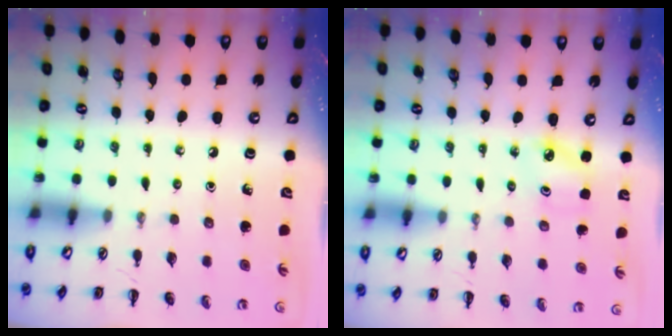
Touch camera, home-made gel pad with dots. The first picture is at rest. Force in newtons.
{"total": 2.5, "press": 2.5, "slide": 0.4}